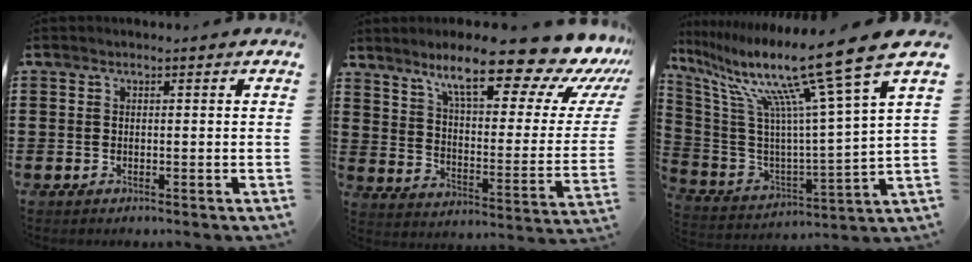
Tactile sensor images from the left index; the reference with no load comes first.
{"total": 16.3, "force": [11.9, 2.6, 10.8], "torque": [-0.186, -0.081, 0.191]}
{"total": 17.5, "force": [12.3, 1.0, 12.4], "torque": [-0.253, -0.075, 0.191]}